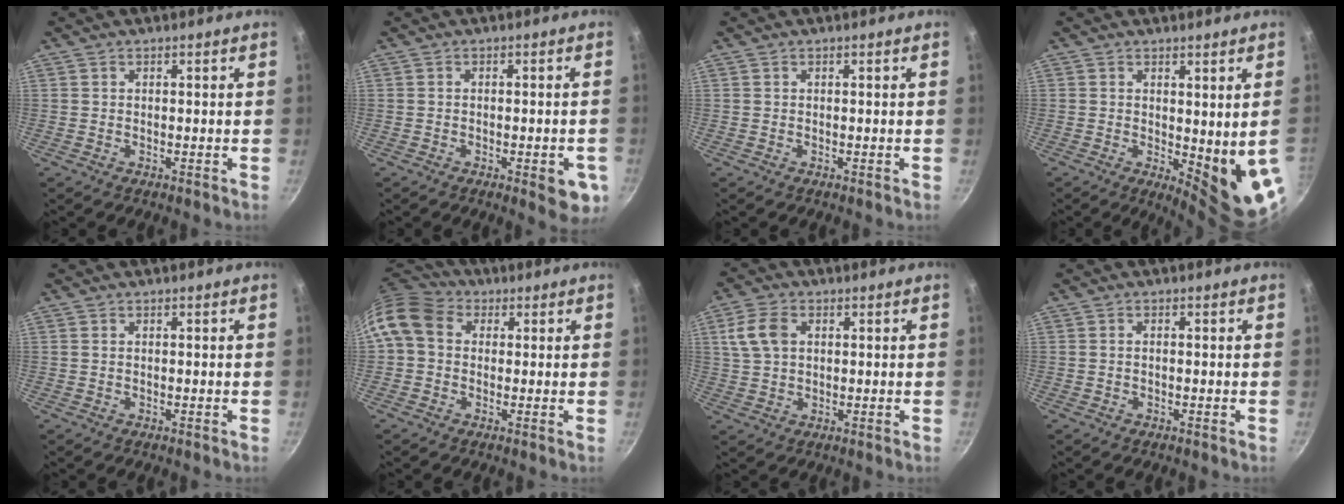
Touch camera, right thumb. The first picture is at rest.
{"total": 6.6, "force": [-2.4, 2.3, 5.7], "torque": [-0.054, 0.003, -0.028]}
{"total": 0.0}
{"total": 9.1, "force": [0.2, 2.9, 8.6], "torque": [-0.093, -0.026, 0.012]}
{"total": 0.0}
{"total": 10.0, "force": [1.5, 7.9, 5.8], "torque": [-0.101, 0.022, 0.007]}
{"total": 7.0, "force": [1.9, 4.8, 4.7], "torque": [-0.085, 0.005, 0.035]}
{"total": 0.7, "force": [-0.2, 0.4, 0.6], "torque": [-0.015, 0.006, -0.003]}